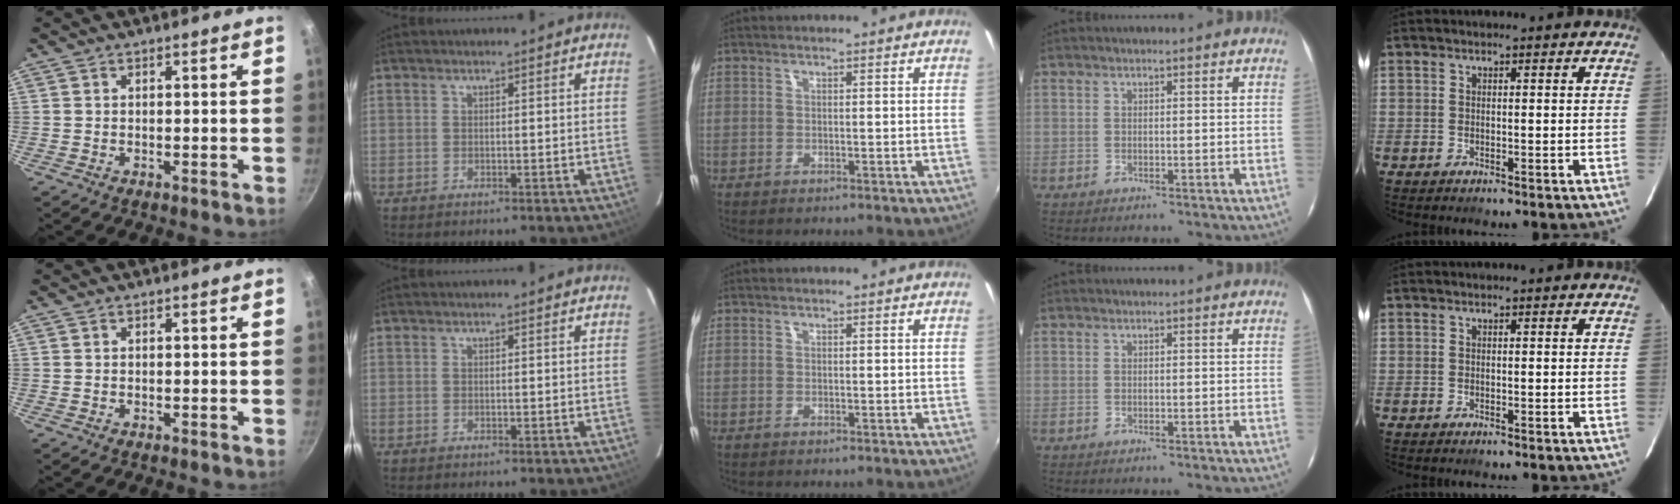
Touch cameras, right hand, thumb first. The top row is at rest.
{}